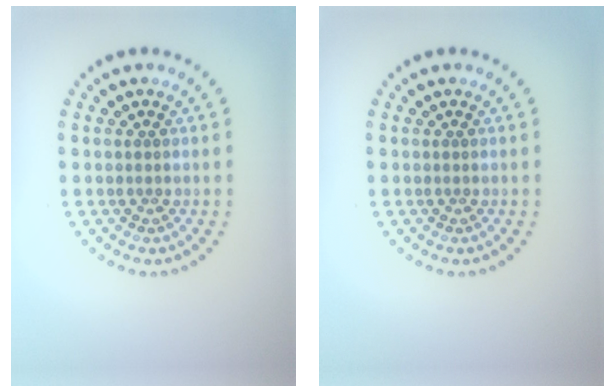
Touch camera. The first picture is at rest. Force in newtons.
{"total": 0.0}